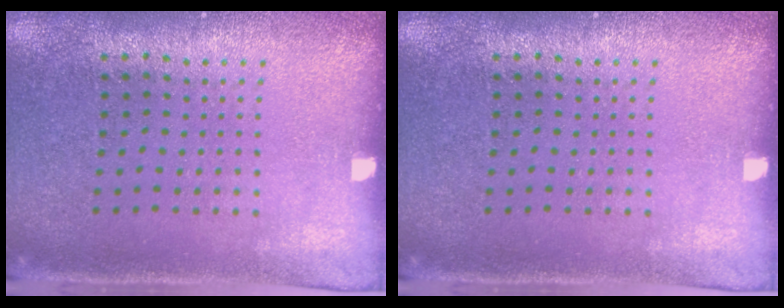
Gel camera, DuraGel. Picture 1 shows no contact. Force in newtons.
{"total": 0.0}